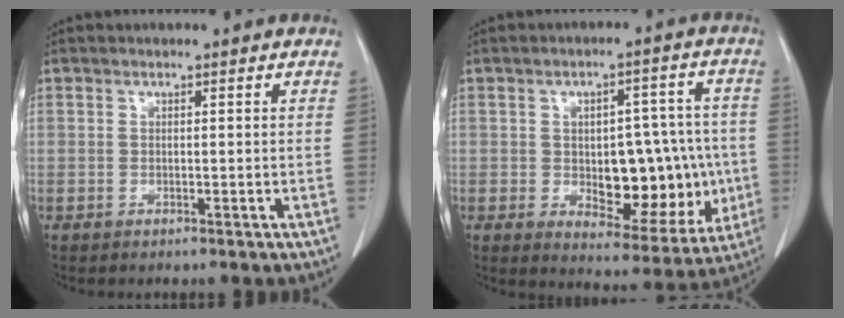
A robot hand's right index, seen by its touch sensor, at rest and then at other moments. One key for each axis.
{"total": 14.5, "fx": -1.8, "fy": 7.1, "fz": 12.5, "tx": -0.152, "ty": 0.018, "tz": -0.005}